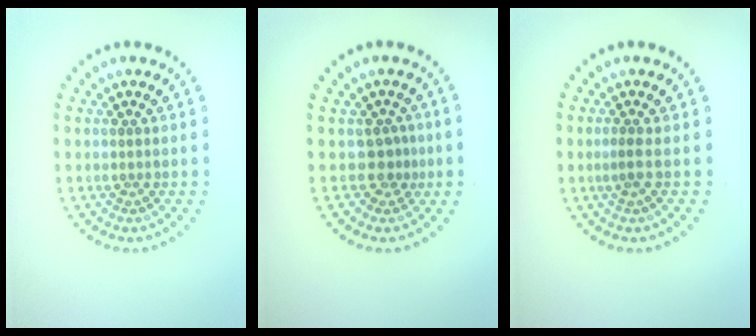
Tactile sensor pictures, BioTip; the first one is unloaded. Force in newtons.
{"total": 1.8, "press": 1.3, "slide": 1.1}
{"total": 1.1, "press": 0.8, "slide": 0.7}